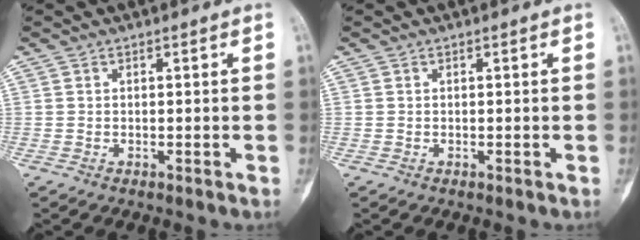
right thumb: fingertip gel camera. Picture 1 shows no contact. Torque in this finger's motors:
{"motor_torque": [0.01, -0.01, 0.06, 0.01, 0.01]}